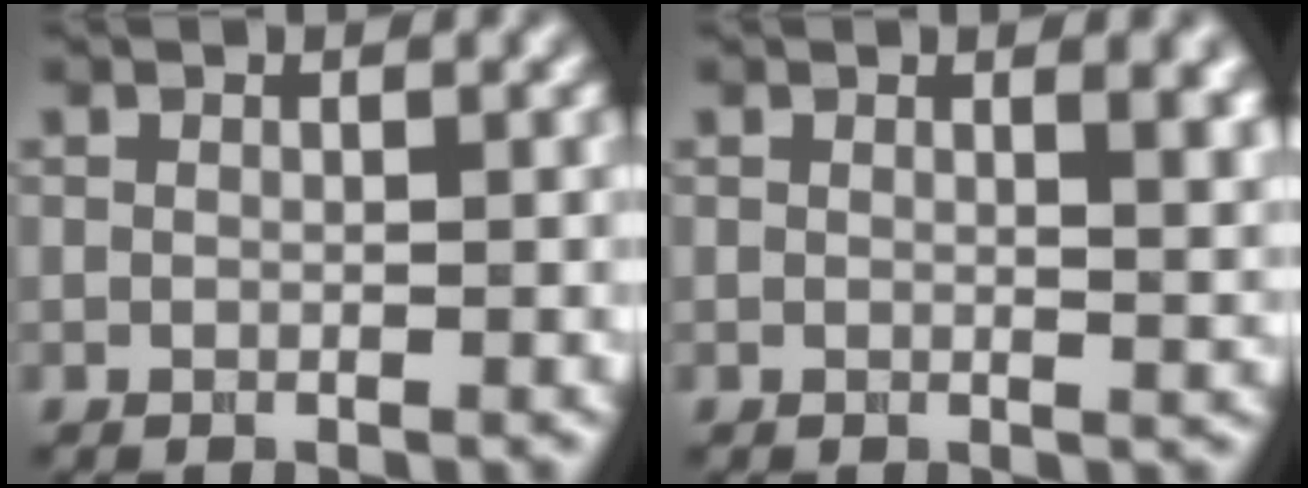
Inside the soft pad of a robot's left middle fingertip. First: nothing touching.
{"total": 3.7, "force": [1.6, 1.4, 3.0], "torque": [-0.024, 0.001, 0.020]}